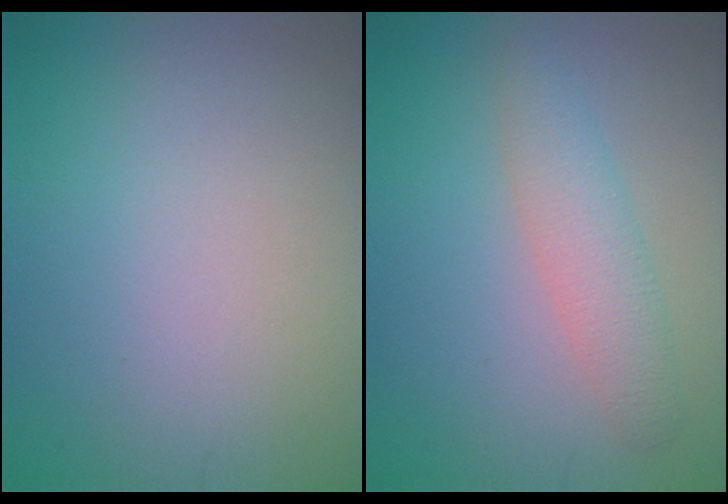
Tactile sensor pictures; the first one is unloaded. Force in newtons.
{"total": 2.8, "press": 2.8, "slide": 0.0}